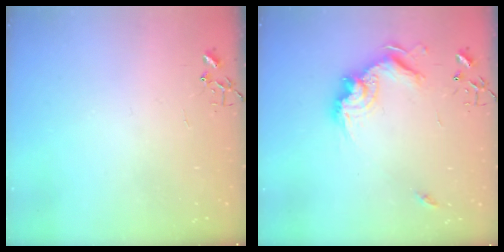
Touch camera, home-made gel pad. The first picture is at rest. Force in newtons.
{"total": 16.3, "press": 16.2, "slide": 1.6}